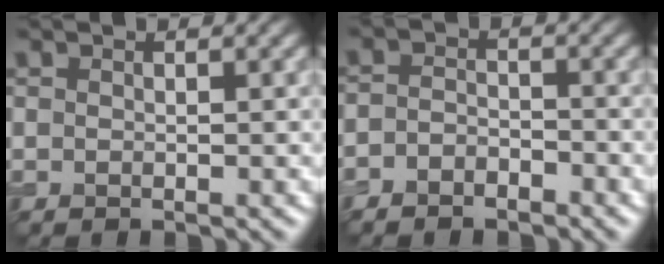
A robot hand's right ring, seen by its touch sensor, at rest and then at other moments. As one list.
[{"total": 2.1, "force": [-1.7, 1.1, 0.8], "torque": [-0.017, 0.003, -0.038]}]